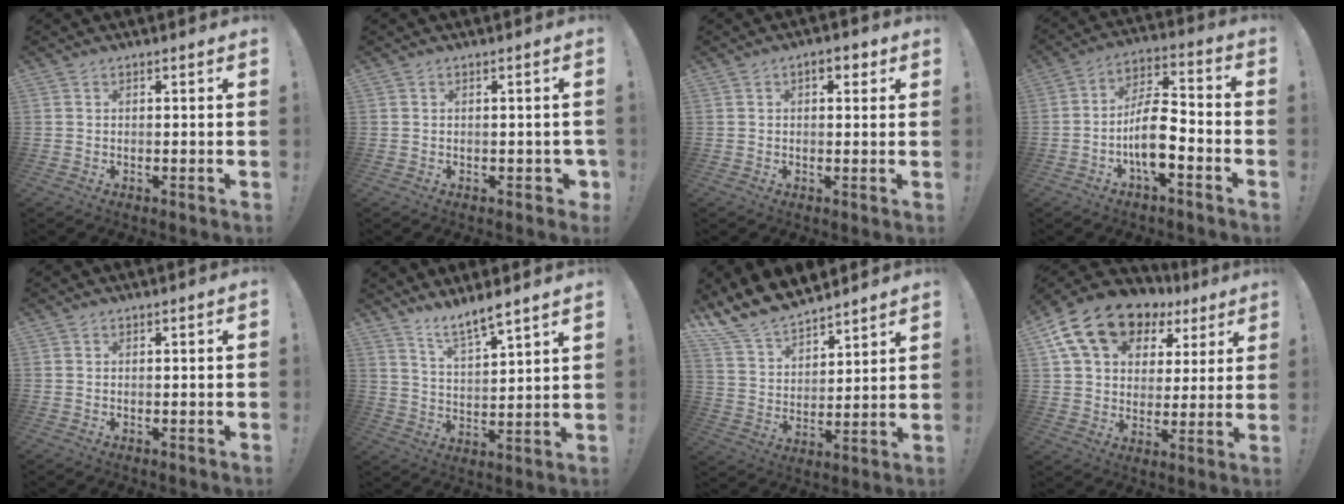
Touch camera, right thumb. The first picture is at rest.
{"total": 2.1, "force": [-0.3, 1.6, 1.3], "torque": [-0.018, 0.007, -0.002]}
{"total": 3.7, "force": [1.6, 2.1, 2.7], "torque": [-0.024, -0.003, 0.021]}
{"total": 12.7, "force": [-4.5, 5.5, 10.5], "torque": [-0.195, 0.021, -0.080]}
{"total": 0.5, "force": [-0.3, -0.4, 0.2], "torque": [-0.008, 0.001, -0.005]}
{"total": 7.8, "force": [6.8, 0.7, 3.8], "torque": [-0.068, -0.052, 0.120]}
{"total": 12.6, "force": [11.5, 4.1, 2.7], "torque": [-0.084, -0.094, 0.217]}
{"total": 17.6, "force": [9.7, 11.5, 9.2], "torque": [-0.155, -0.049, 0.182]}